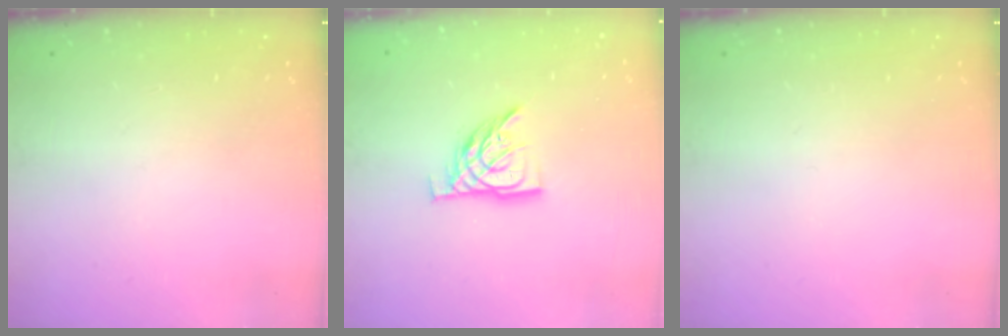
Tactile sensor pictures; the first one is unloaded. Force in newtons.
{"total": 10.7, "press": 10.6, "slide": 1.0}
{"total": 0.0}